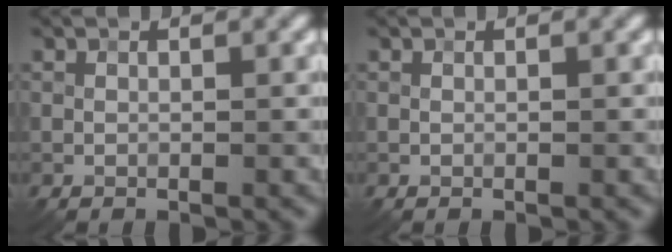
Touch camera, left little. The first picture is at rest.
{"total": 0.0}